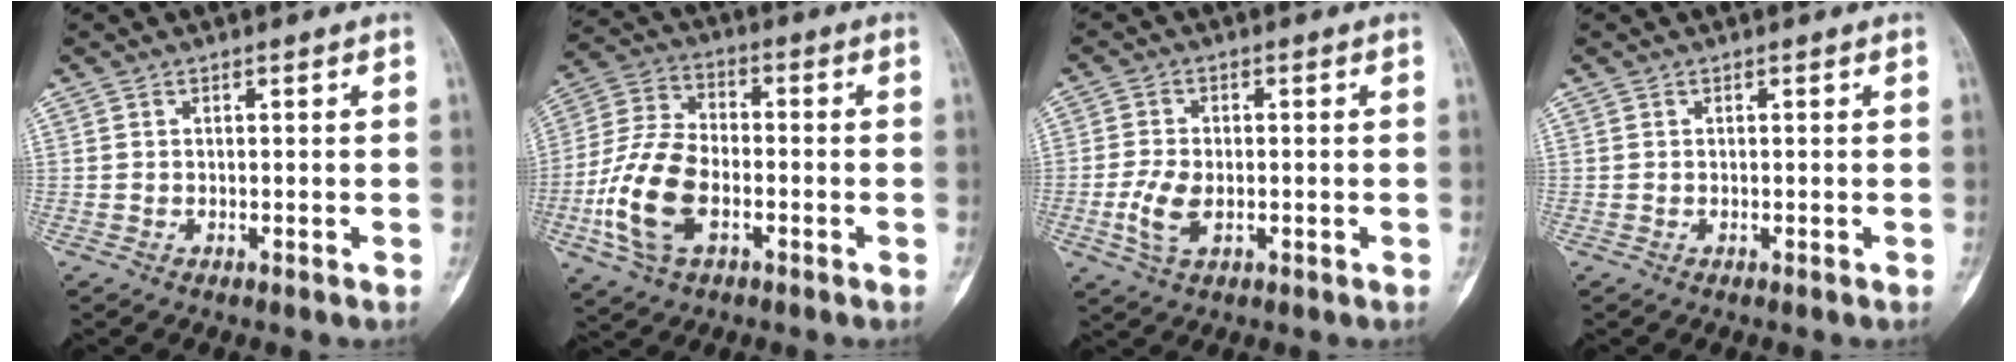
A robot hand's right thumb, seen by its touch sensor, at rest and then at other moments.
{"total": 14.5, "force": [-4.2, 8.7, 10.8], "torque": [-0.221, 0.021, -0.084]}
{"total": 5.9, "force": [-1.3, 3.4, 4.6], "torque": [-0.101, 0.002, -0.025]}
{"total": 0.0}